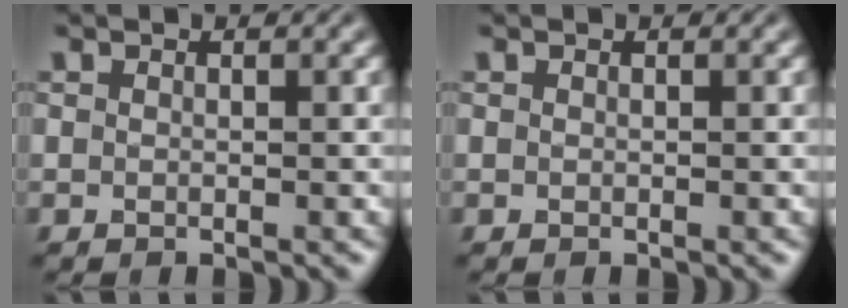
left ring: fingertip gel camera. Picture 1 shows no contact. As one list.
[{"total": 0.0}]